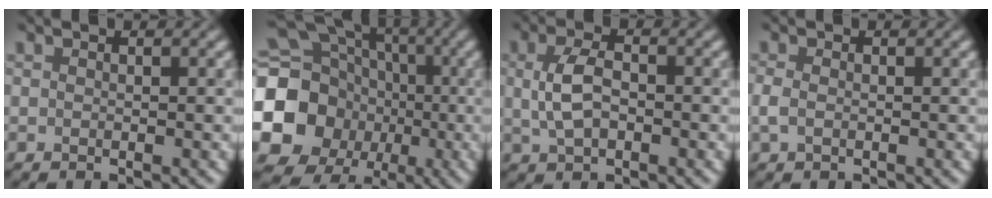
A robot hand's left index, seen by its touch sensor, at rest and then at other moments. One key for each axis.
{"total": 18.0, "fx": -1.7, "fy": 16.7, "fz": 6.7, "tx": -0.158, "ty": -0.017, "tz": -0.066}
{"total": 3.2, "fx": 0.1, "fy": 2.0, "fz": 2.5, "tx": -0.056, "ty": 0.003, "tz": 0.002}
{"total": 0.9, "fx": -0.4, "fy": 0.5, "fz": 0.6, "tx": -0.017, "ty": 0.000, "tz": -0.009}